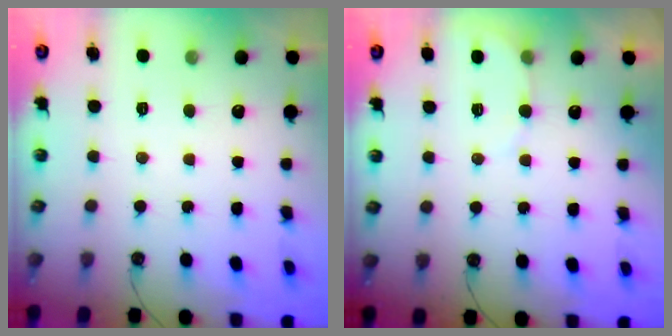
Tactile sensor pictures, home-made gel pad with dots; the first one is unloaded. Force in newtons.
{"total": 3.8, "press": 3.4, "slide": 1.6}